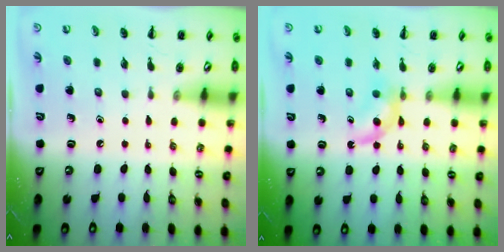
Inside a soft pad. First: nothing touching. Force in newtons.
{"total": 4.5, "press": 4.1, "slide": 1.7}